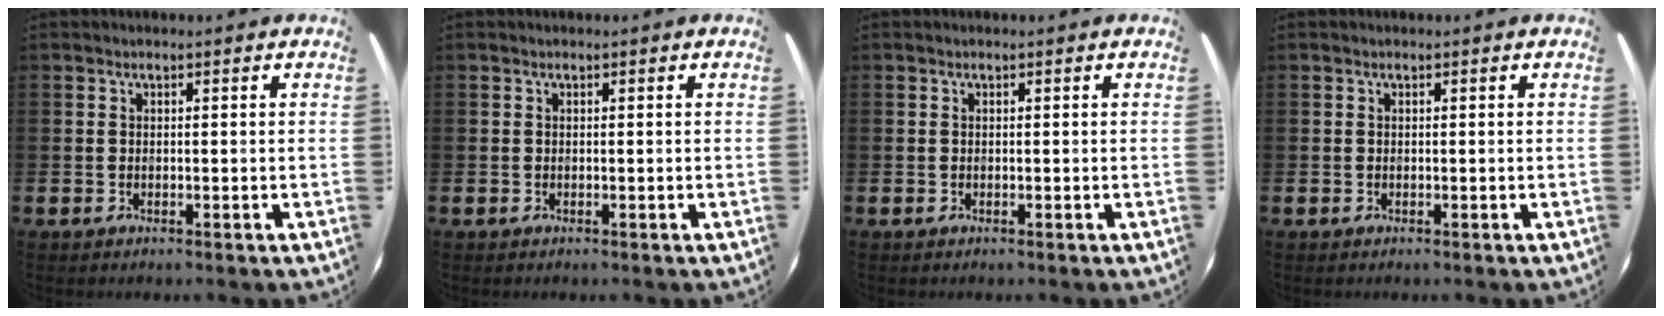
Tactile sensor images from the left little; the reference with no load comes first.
{"total": 0.0}
{"total": 0.0}
{"total": 0.0}